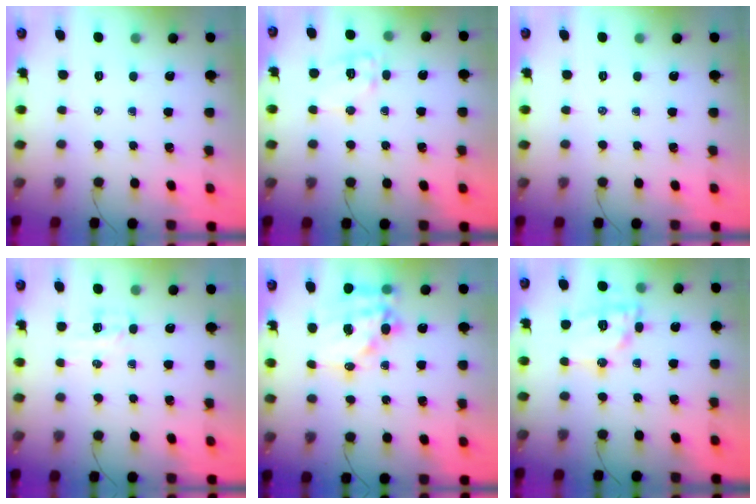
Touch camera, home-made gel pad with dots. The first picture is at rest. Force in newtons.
{"total": 10.9, "press": 10.8, "slide": 1.1}
{"total": 0.0}
{"total": 3.8, "press": 3.7, "slide": 0.9}
{"total": 16.2, "press": 15.8, "slide": 3.5}
{"total": 13.6, "press": 13.6, "slide": 1.0}